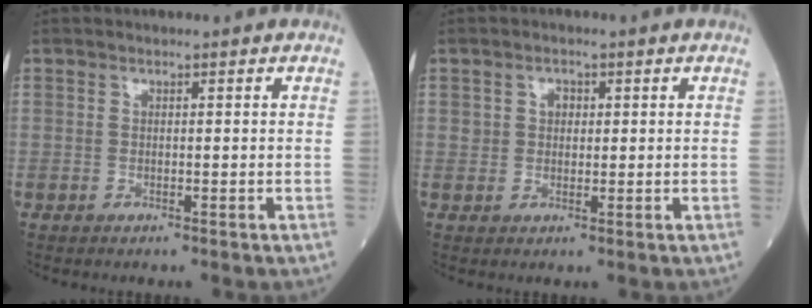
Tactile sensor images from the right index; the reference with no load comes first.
{"total": 2.2, "force": [0.7, 1.7, 1.1], "torque": [-0.018, 0.004, 0.010]}